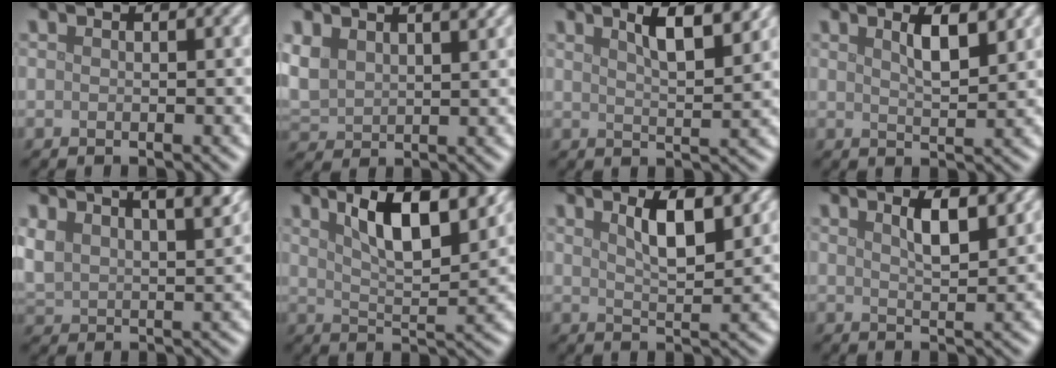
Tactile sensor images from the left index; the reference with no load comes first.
{"total": 4.9, "force": [2.5, 3.0, 3.0], "torque": [-0.075, 0.003, 0.047]}
{"total": 5.1, "force": [3.0, 1.4, 3.8], "torque": [-0.048, 0.010, 0.042]}
{"total": 3.2, "force": [1.7, 0.8, 2.6], "torque": [-0.039, 0.002, 0.029]}
{"total": 6.3, "force": [3.9, 2.8, 4.0], "torque": [-0.077, 0.007, 0.064]}
{"total": 7.9, "force": [4.3, 2.3, 6.1], "torque": [-0.097, 0.006, 0.071]}
{"total": 4.6, "force": [2.3, 1.4, 3.7], "torque": [-0.059, 0.001, 0.038]}
{"total": 3.4, "force": [1.8, 0.9, 2.7], "torque": [-0.042, 0.002, 0.031]}